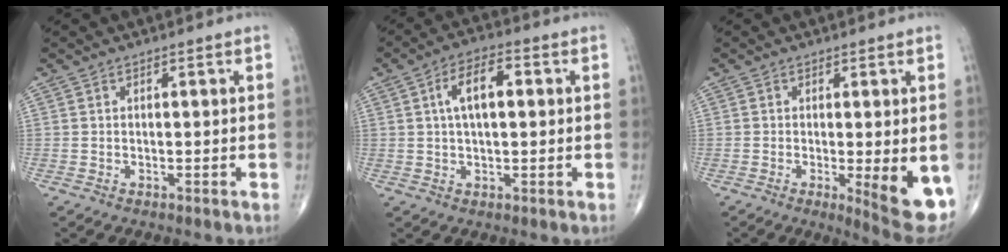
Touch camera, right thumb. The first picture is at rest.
{"total": 8.3, "force": [1.6, 3.9, 7.1], "torque": [-0.119, 0.016, 0.022]}
{"total": 9.3, "force": [-2.0, 2.4, 8.8], "torque": [-0.116, -0.022, -0.023]}